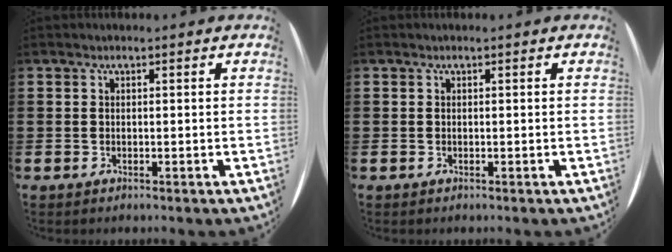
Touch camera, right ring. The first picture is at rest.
{"total": 0.0}